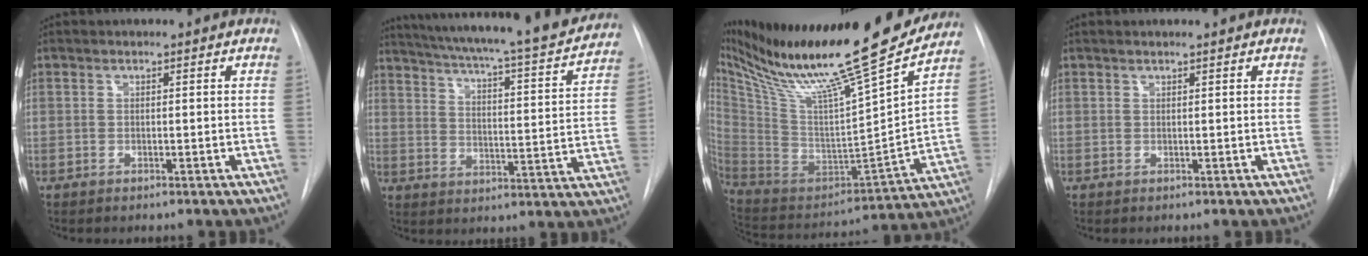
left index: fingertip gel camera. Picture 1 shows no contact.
{"total": 25.5, "force": [22.8, 2.2, 11.3], "torque": [-0.182, -0.050, 0.292]}
{"total": 27.7, "force": [22.1, 1.0, 16.7], "torque": [-0.295, -0.041, 0.363]}
{"total": 0.5, "force": [0.4, -0.1, 0.3], "torque": [-0.007, 0.003, 0.012]}